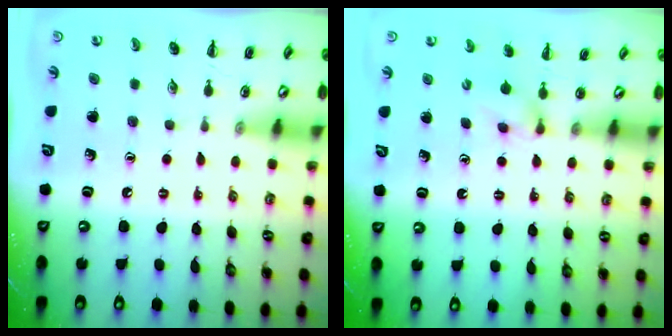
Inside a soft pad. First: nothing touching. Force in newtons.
{"total": 2.5, "press": 2.3, "slide": 1.0}